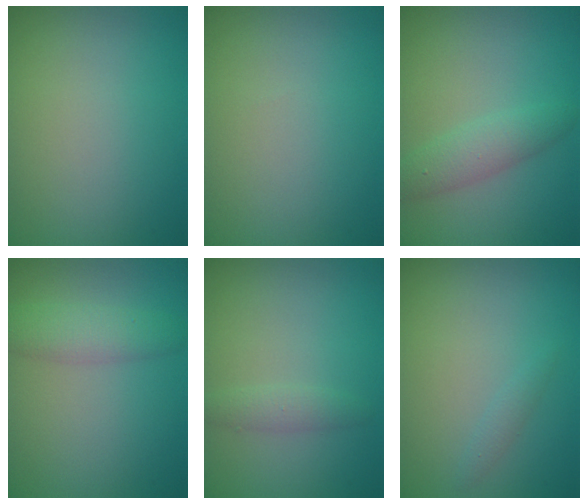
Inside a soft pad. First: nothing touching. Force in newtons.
{"total": 0.0}
{"total": 2.8, "press": 2.8, "slide": 0.1}
{"total": 3.1, "press": 3.1, "slide": 0.0}
{"total": 1.4, "press": 1.4, "slide": 0.0}
{"total": 0.8, "press": 0.8, "slide": 0.1}